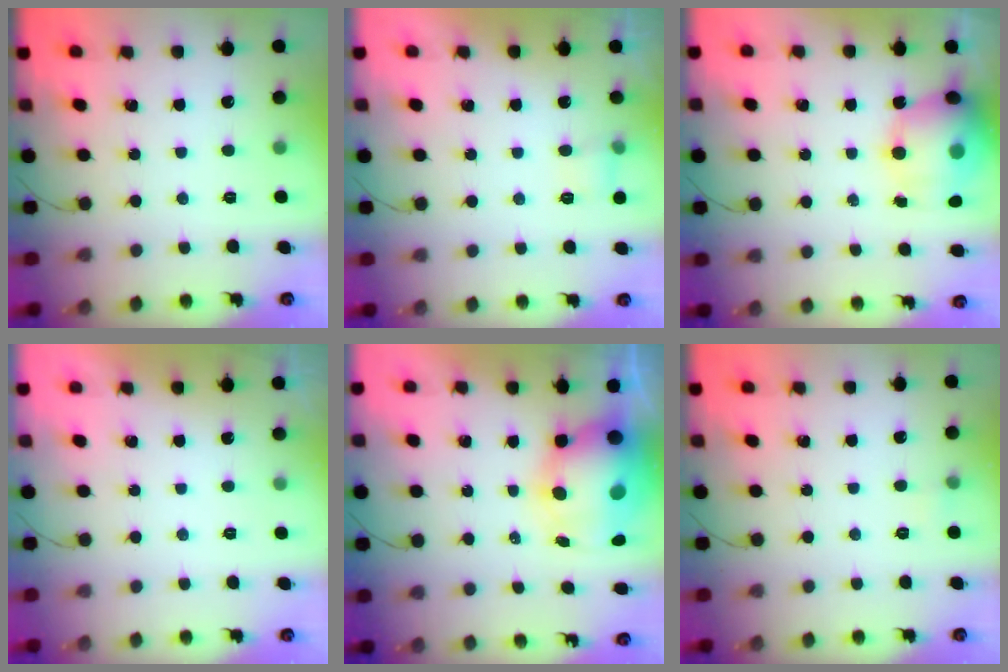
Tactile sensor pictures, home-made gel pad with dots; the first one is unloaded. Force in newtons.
{"total": 4.2, "press": 3.9, "slide": 1.5}
{"total": 18.0, "press": 17.5, "slide": 4.2}
{"total": 0.0}
{"total": 13.3, "press": 13.0, "slide": 3.0}
{"total": 4.0, "press": 3.8, "slide": 1.0}